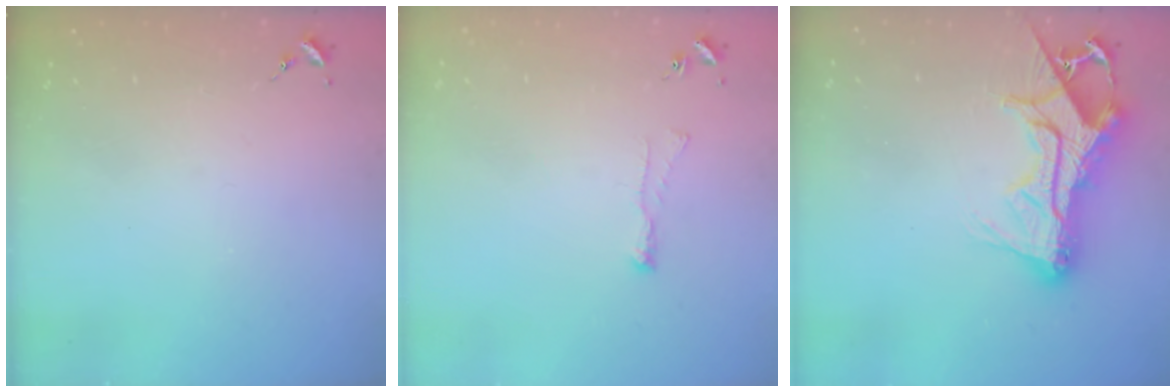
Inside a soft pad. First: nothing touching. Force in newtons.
{"total": 2.7, "press": 2.6, "slide": 0.7}
{"total": 17.3, "press": 17.2, "slide": 1.5}